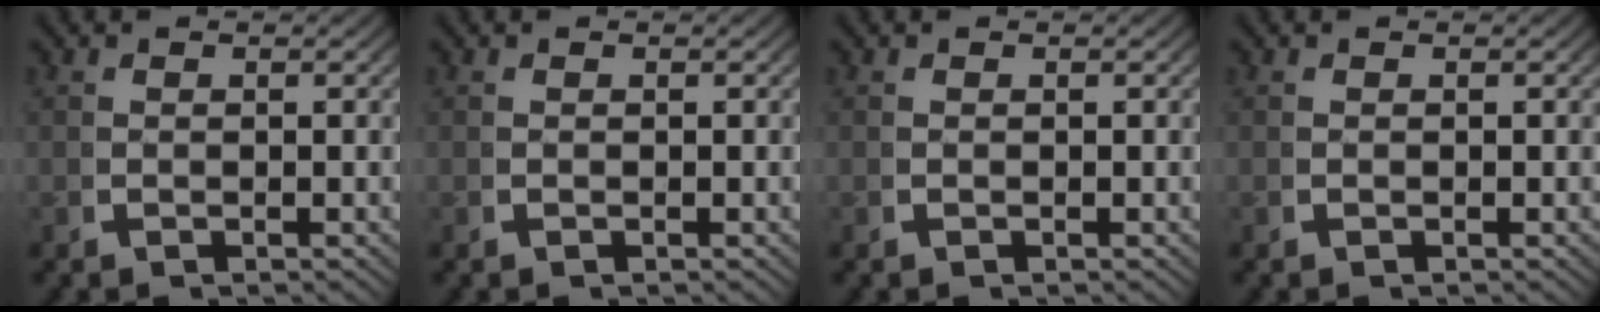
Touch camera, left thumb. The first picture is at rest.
{"total": 0.0}
{"total": 0.0}
{"total": 0.0}